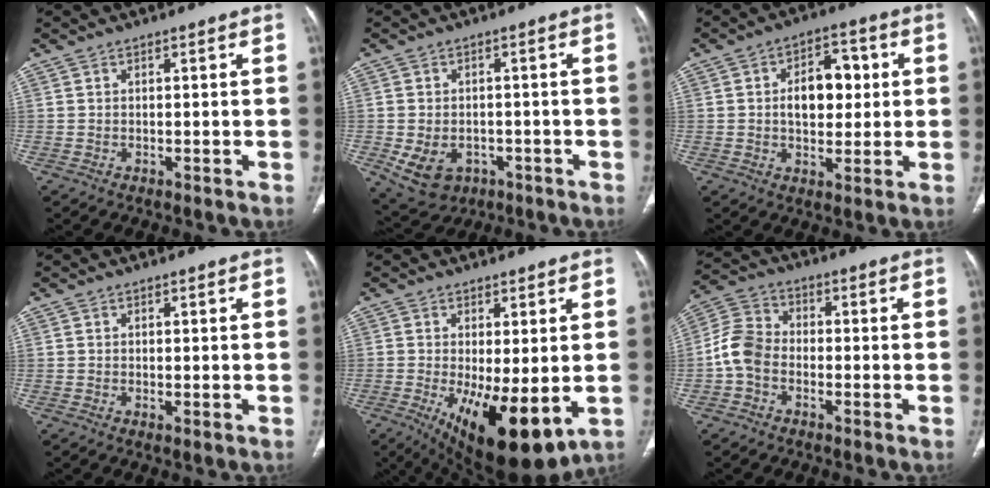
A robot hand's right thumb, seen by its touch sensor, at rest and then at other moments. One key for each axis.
{"total": 9.0, "fx": -3.3, "fy": 7.0, "fz": 4.7, "tx": -0.081, "ty": 0.017, "tz": -0.034}
{"total": 10.1, "fx": 1.1, "fy": 6.4, "fz": 7.8, "tx": -0.082, "ty": 0.012, "tz": 0.018}
{"total": 0.6, "fx": 0.0, "fy": 0.2, "fz": 0.5, "tx": -0.015, "ty": -0.005, "tz": 0.000}
{"total": 14.5, "fx": -3.5, "fy": 5.4, "fz": 13.0, "tx": -0.204, "ty": -0.030, "tz": -0.034}
{"total": 7.4, "fx": -1.9, "fy": 5.6, "fz": 4.5, "tx": -0.081, "ty": 0.025, "tz": -0.052}